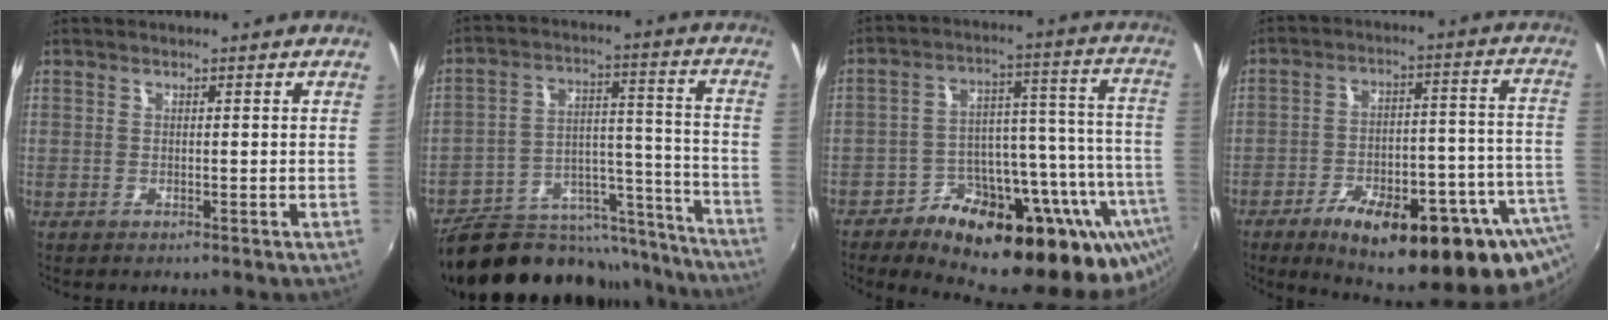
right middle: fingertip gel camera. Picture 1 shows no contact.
{"total": 24.1, "force": [-20.6, 9.9, 7.7], "torque": [-0.137, 0.051, -0.273]}
{"total": 28.1, "force": [-20.6, 11.1, 15.5], "torque": [-0.188, 0.011, -0.291]}
{"total": 27.7, "force": [-16.2, 9.3, 20.4], "torque": [-0.295, -0.021, -0.210]}